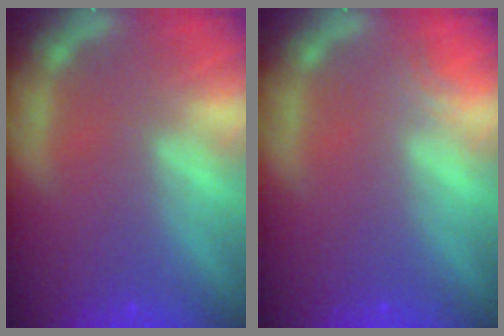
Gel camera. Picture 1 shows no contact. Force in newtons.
{"total": 0.9}